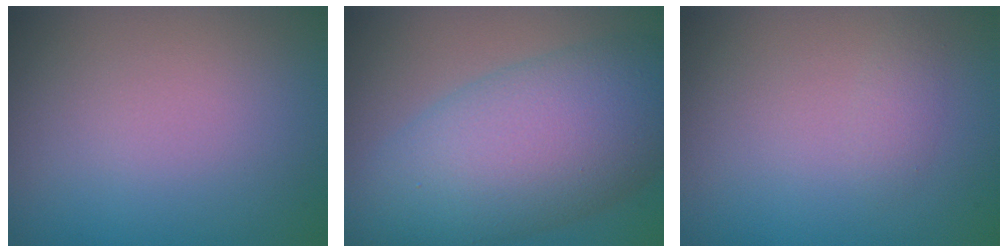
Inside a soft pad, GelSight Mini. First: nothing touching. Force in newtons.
{"total": 10.5, "press": 10.5, "slide": 0.2}
{"total": 0.9, "press": 0.9, "slide": 0.0}